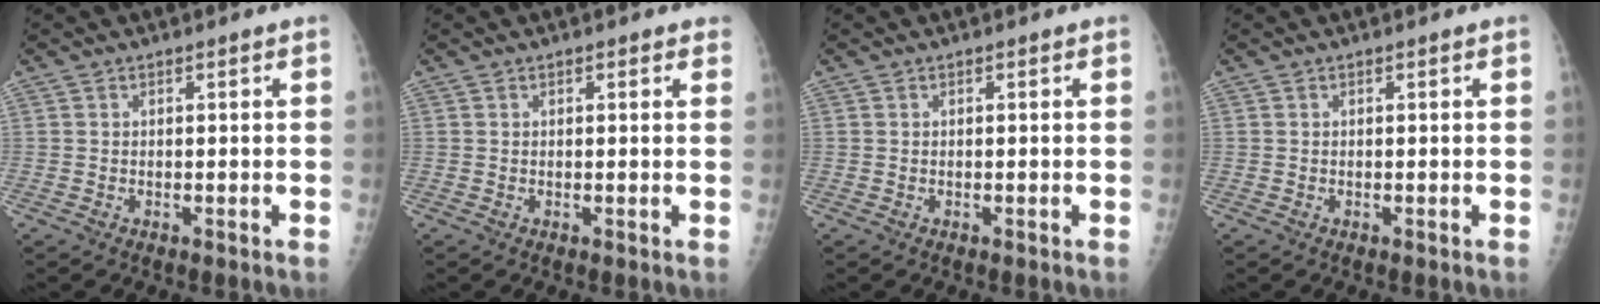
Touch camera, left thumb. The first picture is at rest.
{"total": 1.3, "force": [0.9, 0.6, 0.8], "torque": [-0.004, -0.002, 0.006]}
{"total": 0.0}
{"total": 0.0}